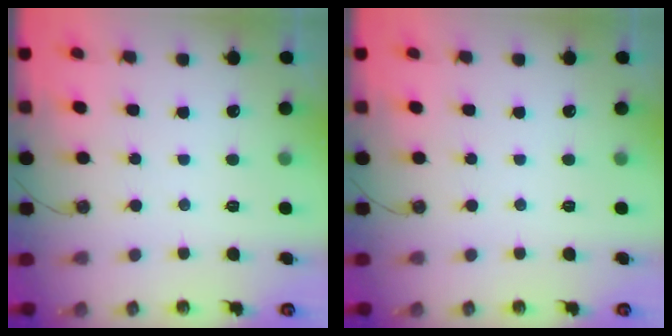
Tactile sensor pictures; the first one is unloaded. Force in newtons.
{"total": 0.0}